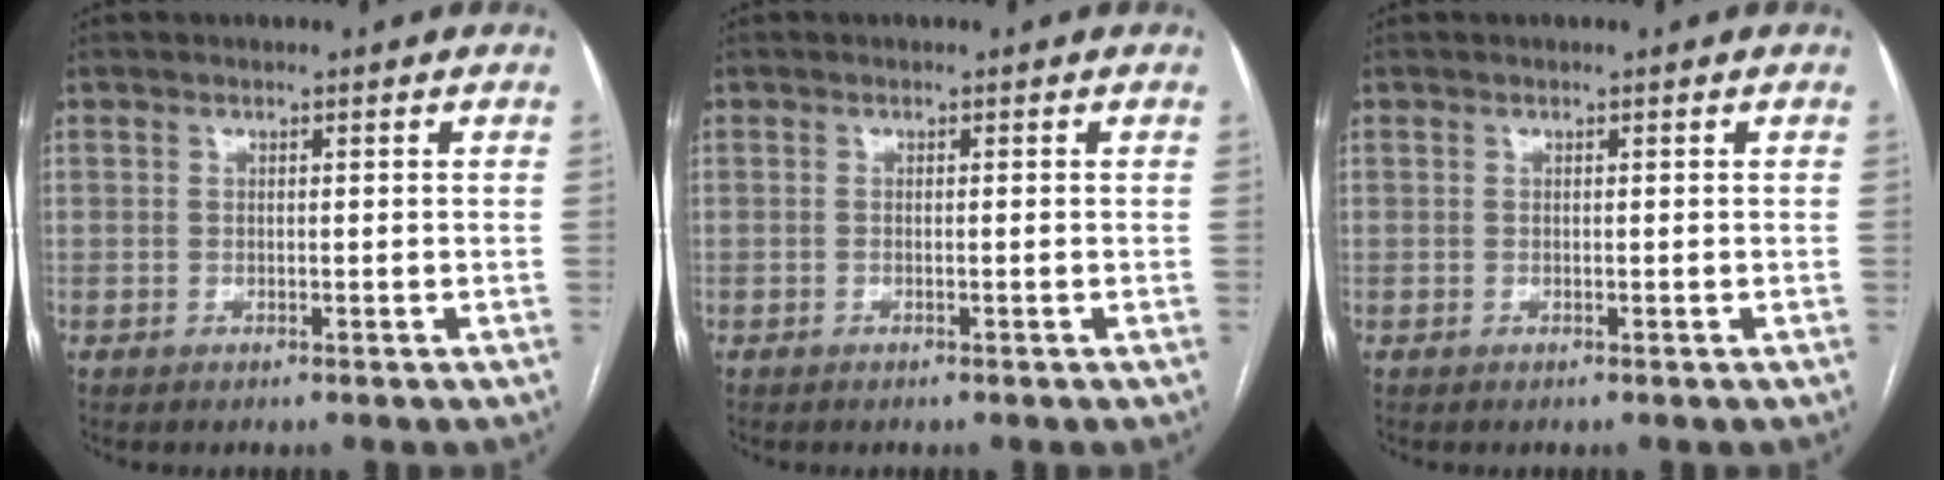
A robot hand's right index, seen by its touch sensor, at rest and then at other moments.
{"total": 0.0}
{"total": 0.0}